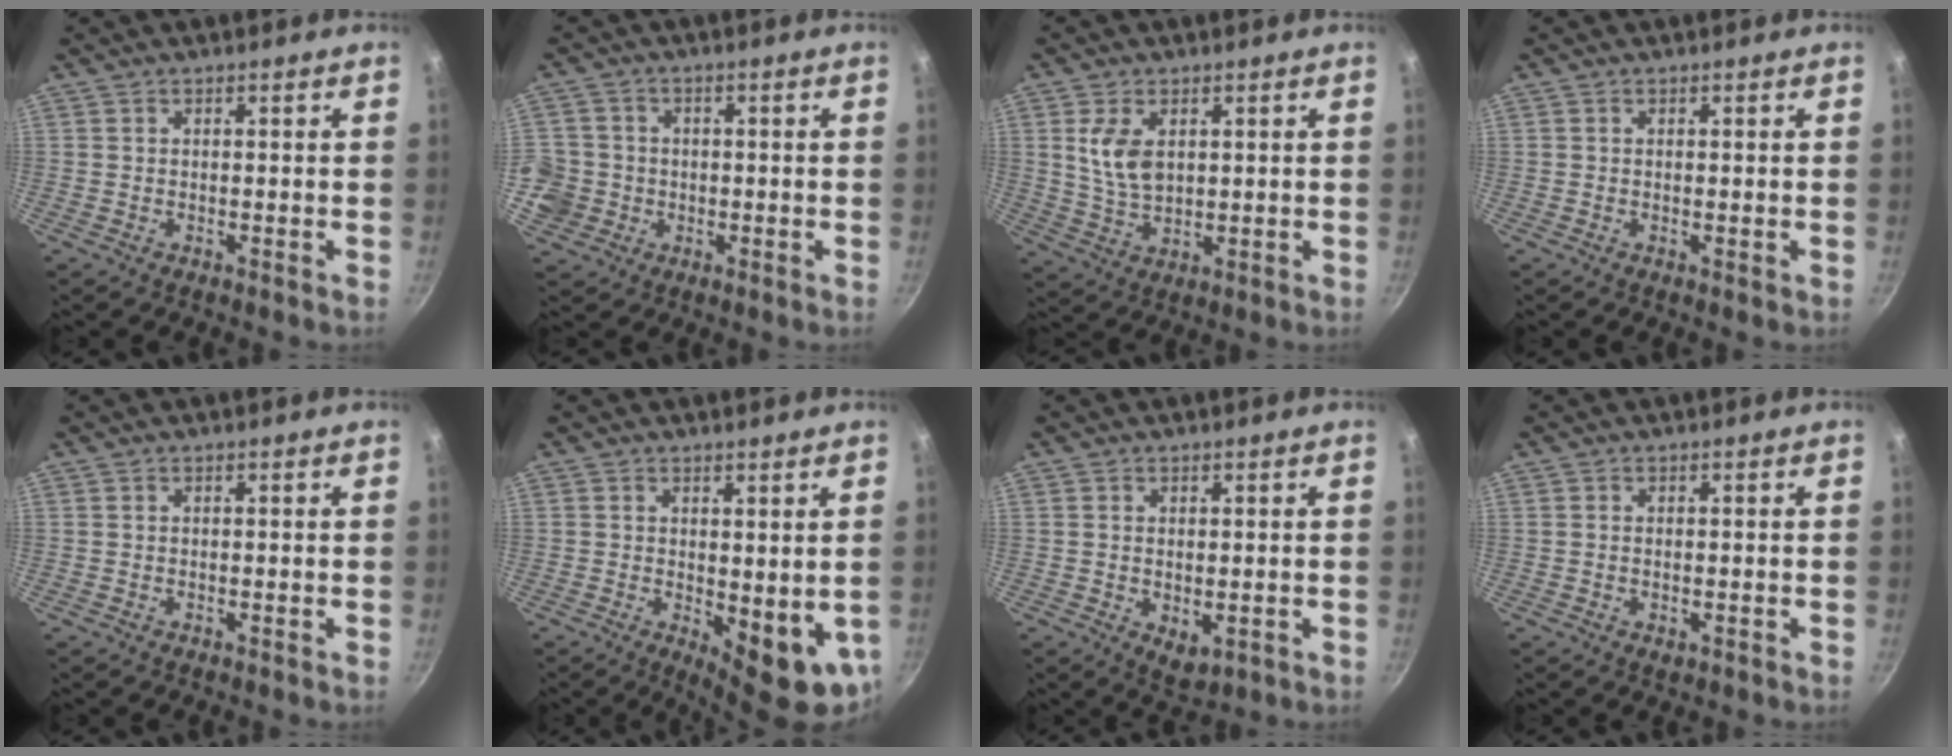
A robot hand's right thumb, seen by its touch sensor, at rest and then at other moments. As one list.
[{"total": 9.9, "force": [-1.5, 9.4, 3.0], "torque": [-0.067, 0.022, -0.027]}, {"total": 7.4, "force": [2.0, 4.5, 5.6], "torque": [-0.101, -0.016, 0.043]}, {"total": 0.0}, {"total": 0.0}, {"total": 9.7, "force": [-0.1, 4.2, 8.7], "torque": [-0.095, -0.012, 0.011]}, {"total": 4.0, "force": [-0.4, 2.5, 3.1], "torque": [-0.045, -0.015, -0.001]}, {"total": 1.2, "force": [-0.3, 0.8, 0.9], "torque": [-0.014, -0.001, -0.004]}]